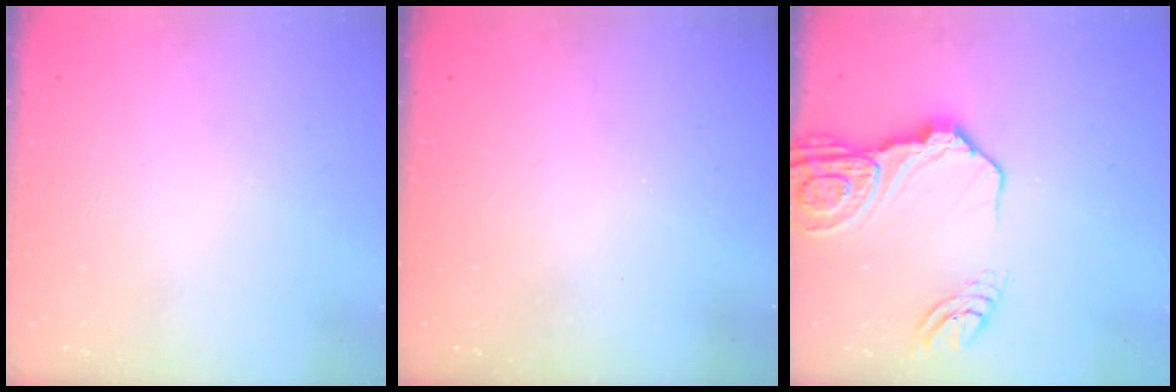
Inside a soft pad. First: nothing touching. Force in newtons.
{"total": 0.0}
{"total": 16.7, "press": 16.6, "slide": 1.9}